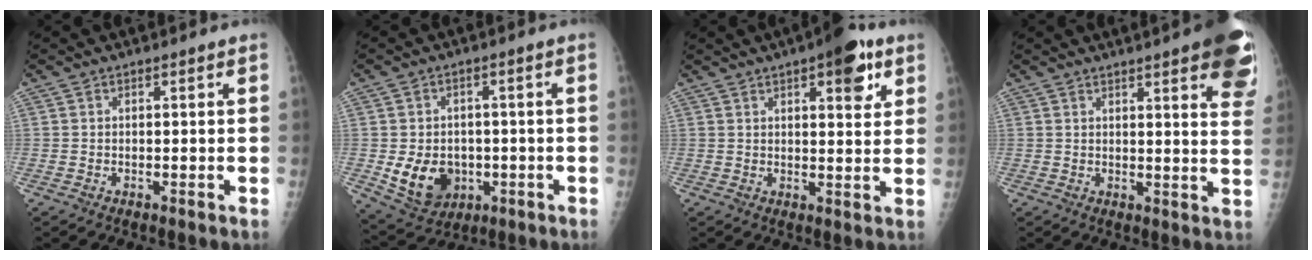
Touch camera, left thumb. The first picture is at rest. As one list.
[{"total": 9.9, "force": [-2.0, 8.0, 5.5], "torque": [-0.066, 0.002, -0.015]}, {"total": 9.0, "force": [4.6, 3.4, 6.9], "torque": [-0.068, -0.016, 0.057]}, {"total": 15.5, "force": [8.8, 3.3, 12.4], "torque": [-0.134, -0.029, 0.092]}]